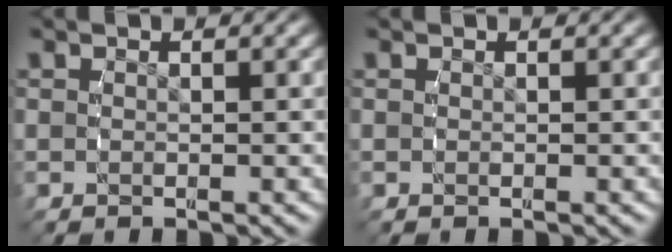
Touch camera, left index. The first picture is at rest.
{"total": 0.0}